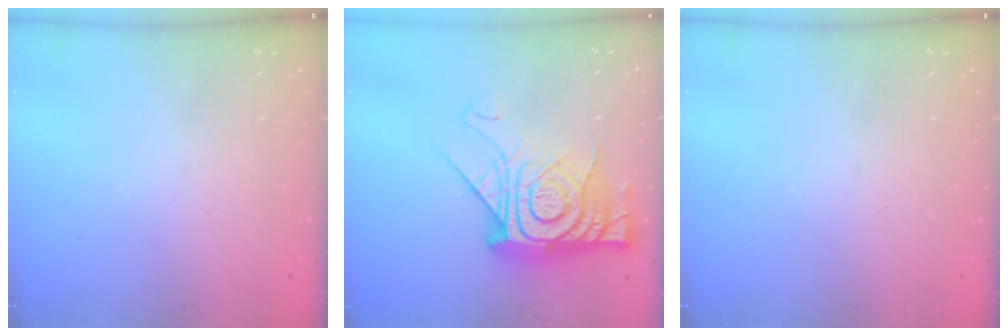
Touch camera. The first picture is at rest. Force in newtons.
{"total": 20.4, "press": 20.4, "slide": 1.8}
{"total": 0.0}